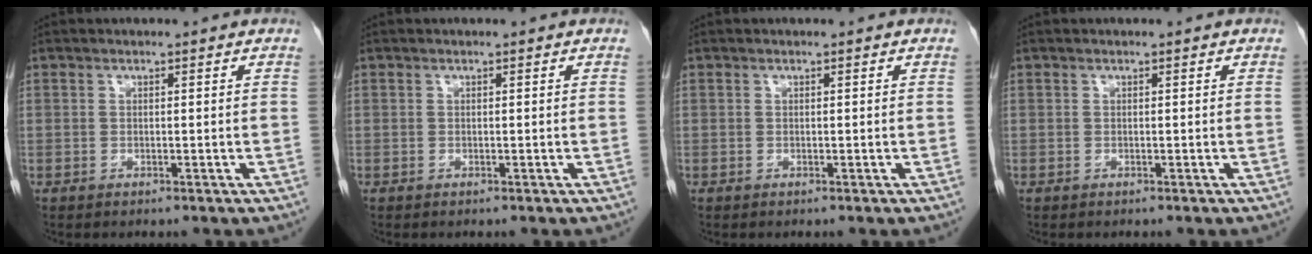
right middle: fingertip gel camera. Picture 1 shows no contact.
{"total": 0.0}
{"total": 0.0}
{"total": 0.0}